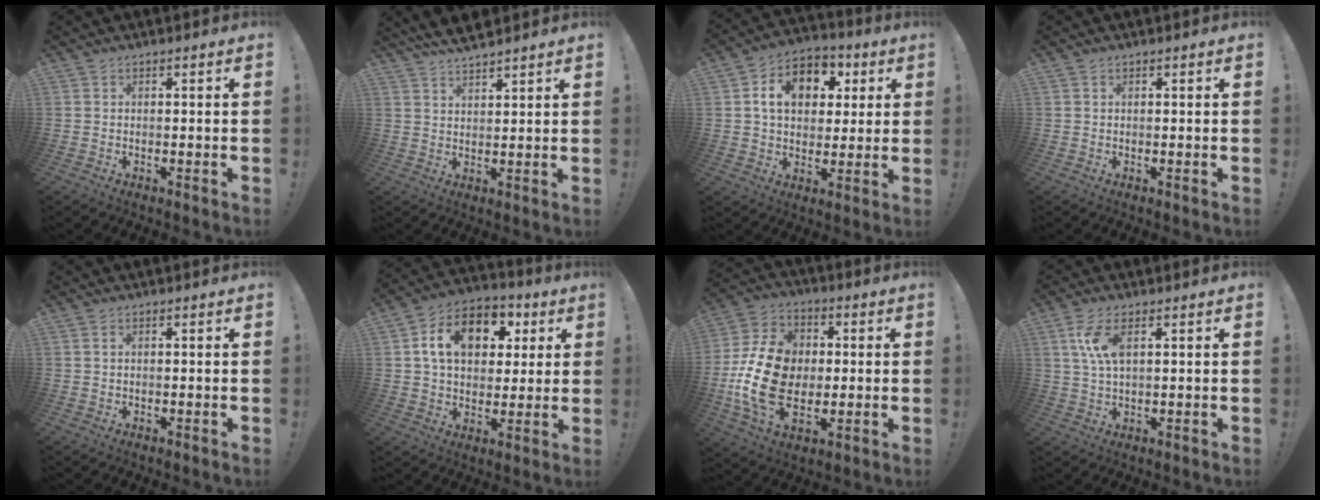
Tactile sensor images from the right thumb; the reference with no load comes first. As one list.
[{"total": 5.4, "force": [5.0, 1.2, 1.9], "torque": [-0.031, -0.030, 0.091]}, {"total": 13.2, "force": [4.0, 10.0, 7.6], "torque": [-0.108, -0.007, 0.076]}, {"total": 0.0}, {"total": 0.6, "force": [0.2, 0.3, 0.5], "torque": [-0.012, 0.002, 0.005]}, {"total": 15.8, "force": [4.9, 11.3, 9.9], "torque": [-0.149, -0.004, 0.091]}, {"total": 20.9, "force": [-1.9, 15.1, 14.3], "torque": [-0.261, 0.022, -0.023]}, {"total": 7.6, "force": [2.5, 3.1, 6.5], "torque": [-0.133, -0.002, 0.041]}]